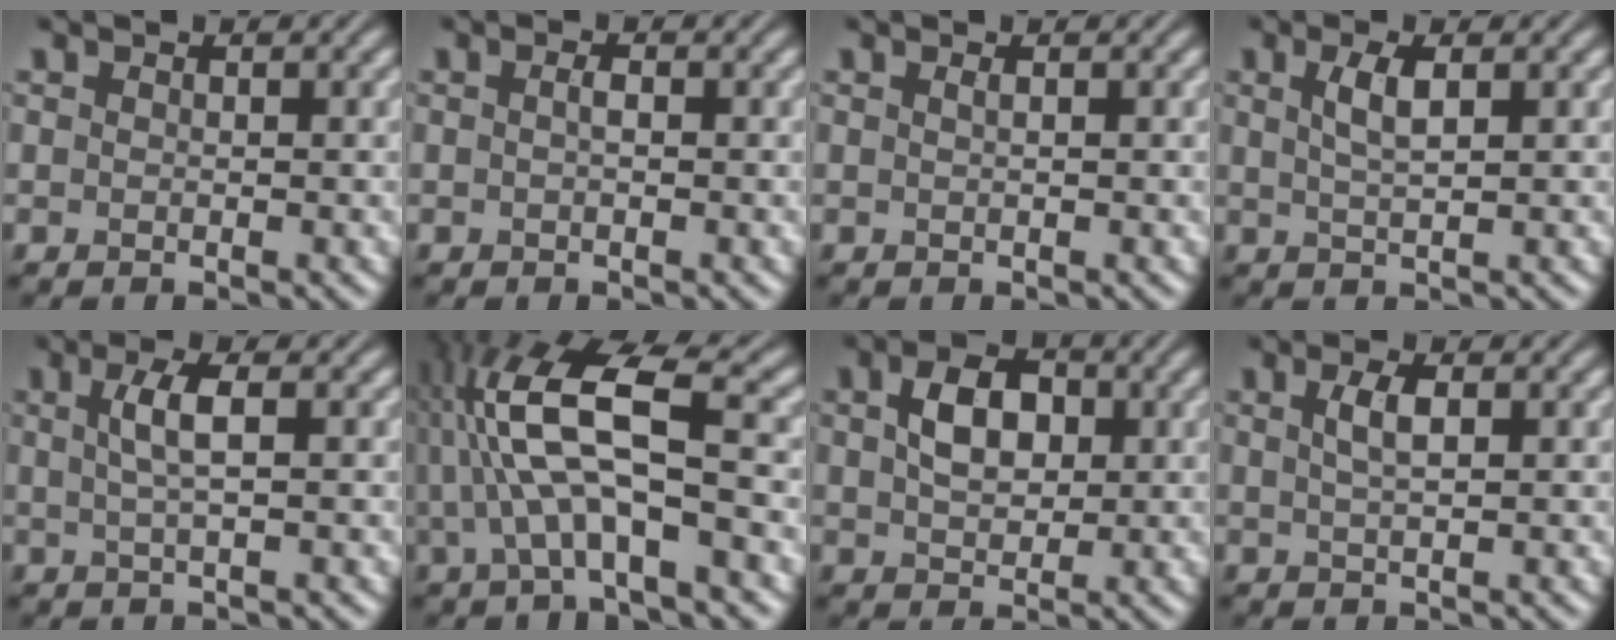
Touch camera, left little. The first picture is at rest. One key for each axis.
{"total": 0.8, "fx": 0.0, "fy": 0.2, "fz": 0.8, "tx": -0.017, "ty": 0.002, "tz": 0.001}
{"total": 0.7, "fx": 0.3, "fy": 0.3, "fz": 0.6, "tx": -0.008, "ty": 0.003, "tz": 0.001}
{"total": 2.5, "fx": 0.9, "fy": 0.6, "fz": 2.2, "tx": -0.043, "ty": 0.003, "tz": 0.018}
{"total": 2.9, "fx": 0.6, "fy": 0.7, "fz": 2.8, "tx": -0.052, "ty": 0.005, "tz": 0.011}
{"total": 9.4, "fx": 0.6, "fy": 2.8, "fz": 9.0, "tx": -0.179, "ty": 0.016, "tz": 0.008}
{"total": 4.6, "fx": 1.0, "fy": 3.0, "fz": 3.3, "tx": -0.065, "ty": 0.008, "tz": 0.016}
{"total": 2.2, "fx": 0.7, "fy": 0.6, "fz": 2.0, "tx": -0.038, "ty": 0.006, "tz": 0.014}